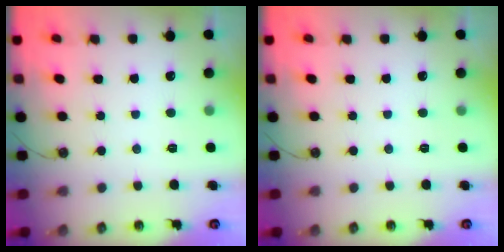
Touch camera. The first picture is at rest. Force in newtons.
{"total": 0.0}